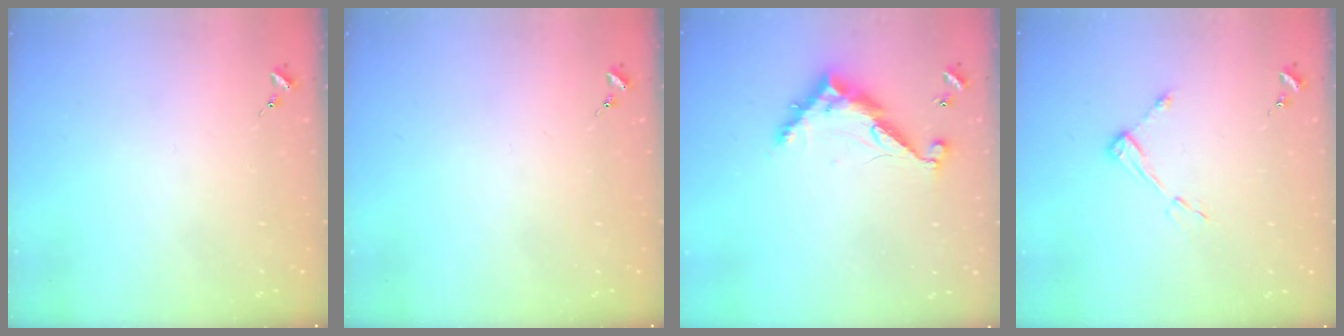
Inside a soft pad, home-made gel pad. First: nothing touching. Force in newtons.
{"total": 0.0}
{"total": 10.2, "press": 10.2, "slide": 0.8}
{"total": 6.0, "press": 5.9, "slide": 0.6}